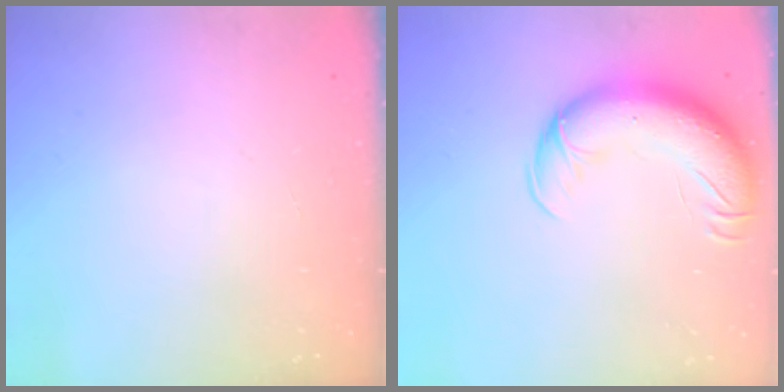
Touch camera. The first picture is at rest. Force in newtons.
{"total": 18.5, "press": 17.9, "slide": 4.4}